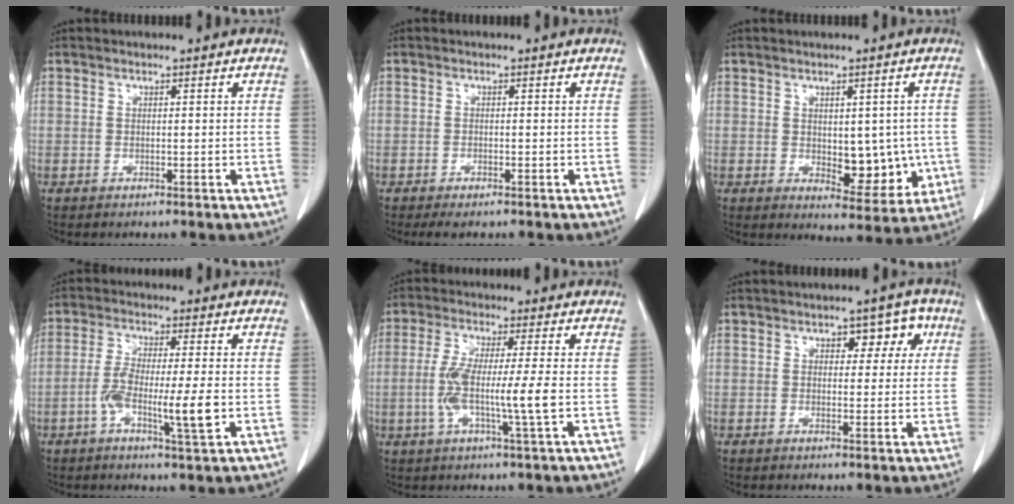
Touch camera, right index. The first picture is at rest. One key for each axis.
{"total": 2.0, "fx": -1.6, "fy": 0.5, "fz": 1.2, "tx": -0.020, "ty": -0.005, "tz": -0.020}
{"total": 8.1, "fx": -0.7, "fy": 4.3, "fz": 6.8, "tx": -0.069, "ty": -0.001, "tz": 0.006}
{"total": 8.4, "fx": -2.2, "fy": 0.6, "fz": 8.1, "tx": -0.146, "ty": -0.005, "tz": -0.042}
{"total": 8.6, "fx": -1.3, "fy": -0.2, "fz": 8.5, "tx": -0.166, "ty": -0.007, "tz": -0.027}
{"total": 5.0, "fx": 1.8, "fy": 3.0, "fz": 3.6, "tx": -0.032, "ty": 0.021, "tz": 0.022}